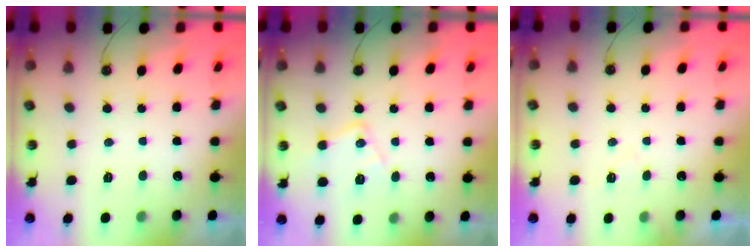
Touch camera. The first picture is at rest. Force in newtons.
{"total": 11.2, "press": 11.1, "slide": 0.7}
{"total": 4.4, "press": 4.3, "slide": 0.7}